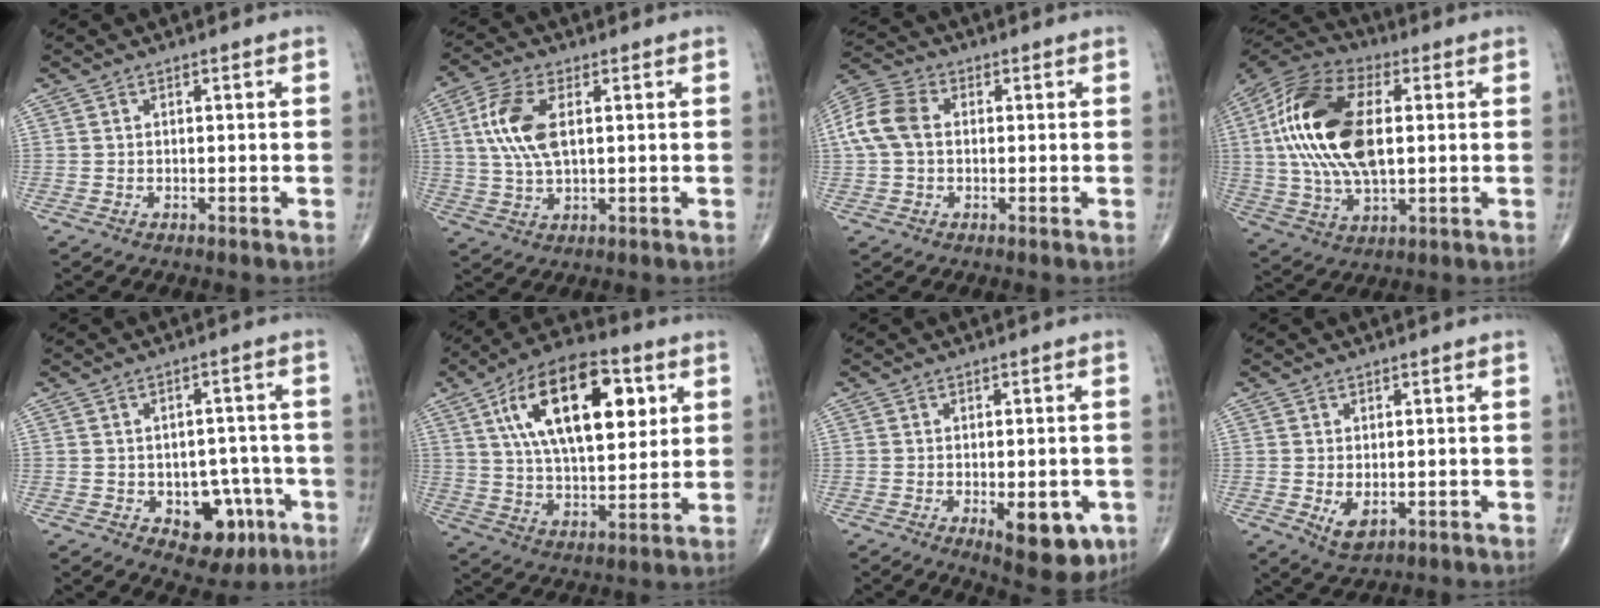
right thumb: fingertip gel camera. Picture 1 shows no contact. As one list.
[{"total": 9.8, "force": [2.1, 4.7, 8.4], "torque": [-0.188, 0.002, 0.041]}, {"total": 8.7, "force": [0.7, 6.1, 6.1], "torque": [-0.135, 0.025, 0.008]}, {"total": 22.1, "force": [2.7, 11.4, 18.7], "torque": [-0.387, 0.004, 0.042]}, {"total": 9.6, "force": [-3.6, 6.4, 6.1], "torque": [-0.038, 0.025, -0.037]}, {"total": 22.2, "force": [7.4, 10.6, 18.1], "torque": [-0.279, -0.012, 0.121]}, {"total": 9.8, "force": [-3.2, 4.1, 8.2], "torque": [-0.086, -0.007, -0.033]}, {"total": 3.8, "force": [-0.7, 2.2, 3.0], "torque": [-0.046, -0.009, -0.001]}]